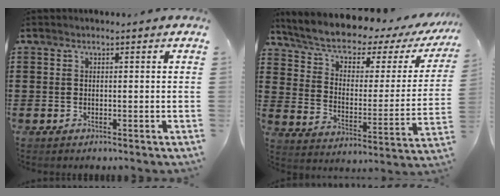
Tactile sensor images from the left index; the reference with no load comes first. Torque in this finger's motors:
{"motor_torque": [2.14, 0.00, 1.05, 0.09]}